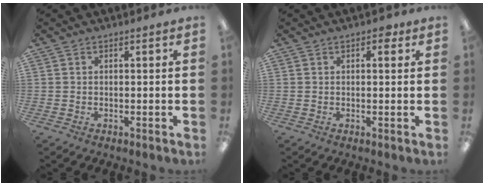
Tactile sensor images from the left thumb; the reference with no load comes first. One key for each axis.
{"total": 2.4, "fx": 1.1, "fy": 1.2, "fz": 1.7, "tx": -0.012, "ty": -0.006, "tz": 0.013}